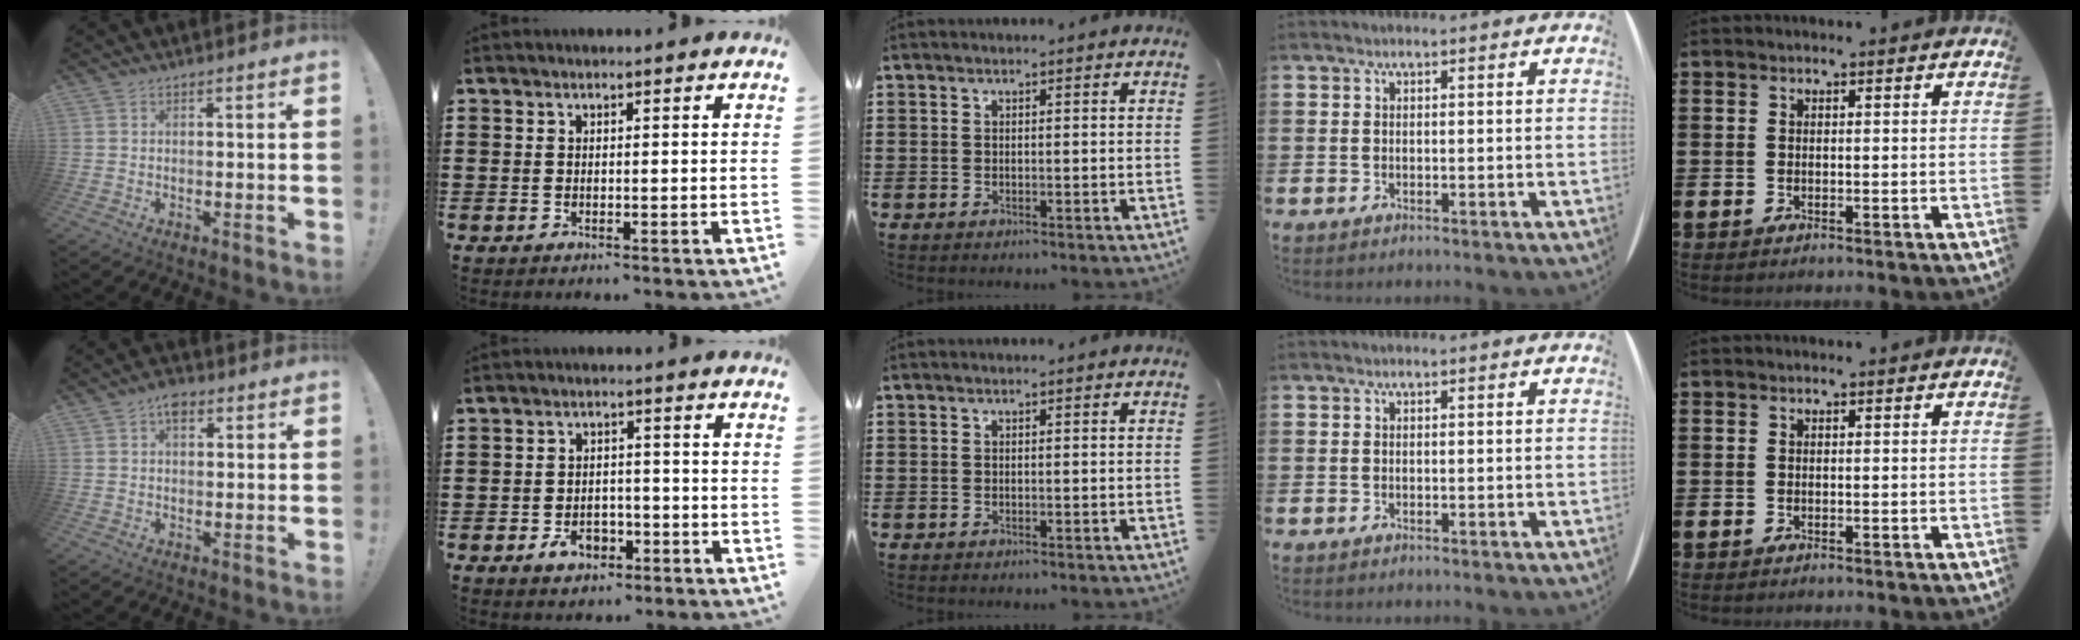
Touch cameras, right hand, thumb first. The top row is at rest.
{"thumb": {"total": 4.2, "force": [2.1, 2.6, 2.6], "torque": [-0.032, -0.006, 0.036]}, "index": {"total": 3.9, "force": [-2.0, 2.5, 2.2], "torque": [-0.038, 0.007, -0.035]}}